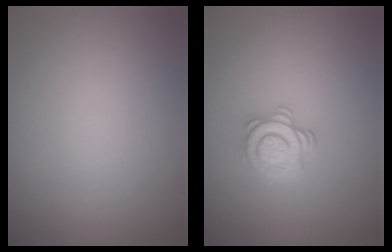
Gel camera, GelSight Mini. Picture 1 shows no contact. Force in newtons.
{"total": 2.9, "press": 2.5, "slide": 1.4}